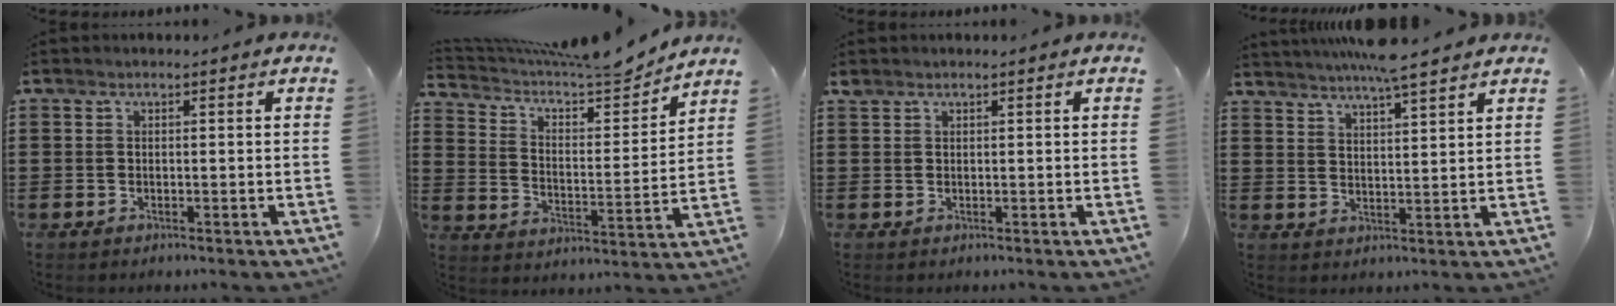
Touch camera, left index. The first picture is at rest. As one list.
[{"total": 7.9, "force": [7.2, 1.4, 2.9], "torque": [-0.075, -0.055, 0.120]}, {"total": 0.9, "force": [0.7, 0.4, 0.3], "torque": [-0.008, 0.002, 0.014]}, {"total": 5.0, "force": [4.6, -0.4, 1.9], "torque": [-0.050, -0.016, 0.081]}]